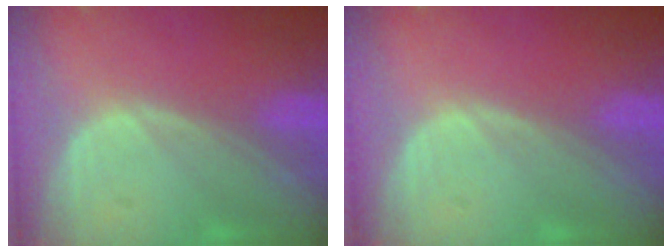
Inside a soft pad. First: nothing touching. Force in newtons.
{"total": 0.0}